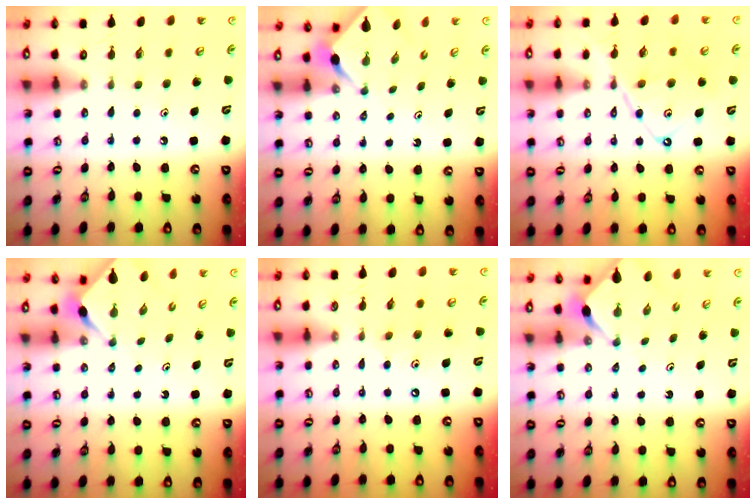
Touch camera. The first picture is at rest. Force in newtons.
{"total": 2.5, "press": 2.4, "slide": 0.3}
{"total": 13.5, "press": 13.5, "slide": 1.3}
{"total": 2.9, "press": 2.9, "slide": 0.2}
{"total": 5.4, "press": 5.3, "slide": 0.4}
{"total": 2.6, "press": 2.6, "slide": 0.3}